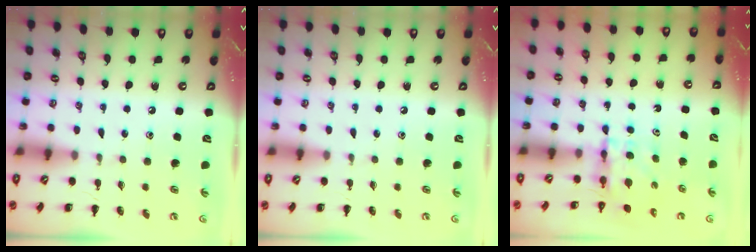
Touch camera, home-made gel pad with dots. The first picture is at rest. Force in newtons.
{"total": 0.0}
{"total": 3.9, "press": 3.9, "slide": 0.3}